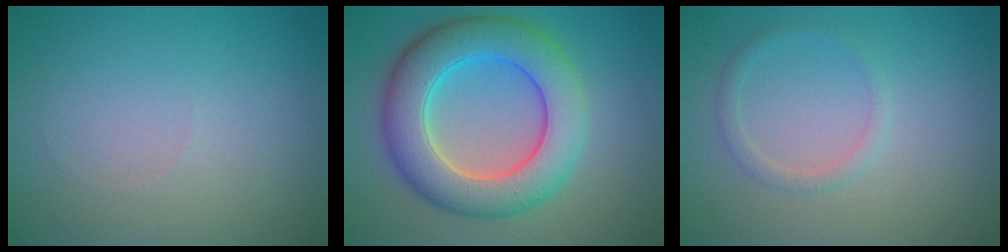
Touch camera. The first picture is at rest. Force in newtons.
{"total": 8.8, "press": 8.8, "slide": 0.2}
{"total": 1.3, "press": 1.3, "slide": 0.1}